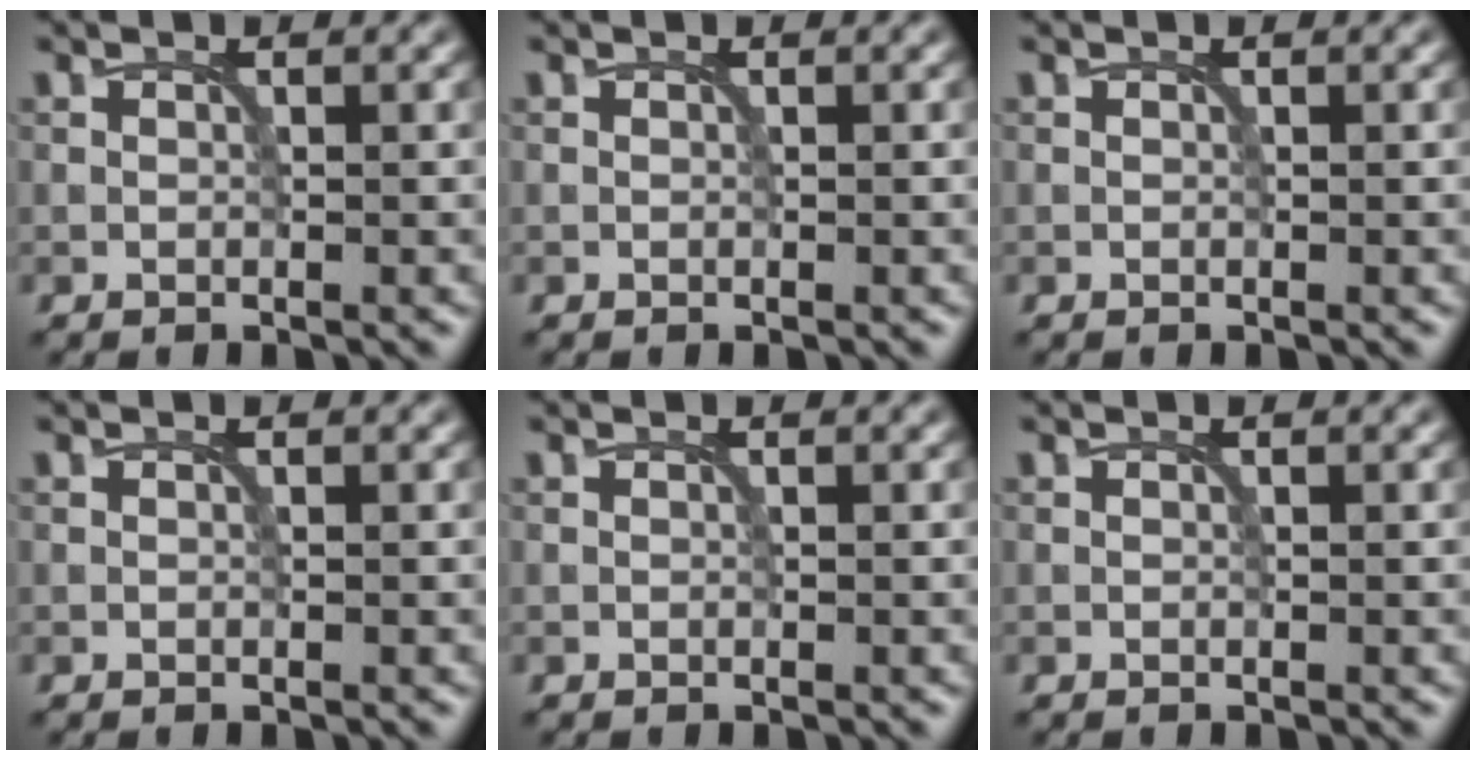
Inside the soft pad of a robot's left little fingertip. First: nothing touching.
{"total": 0.0}
{"total": 0.0}
{"total": 0.0}
{"total": 0.0}
{"total": 0.0}